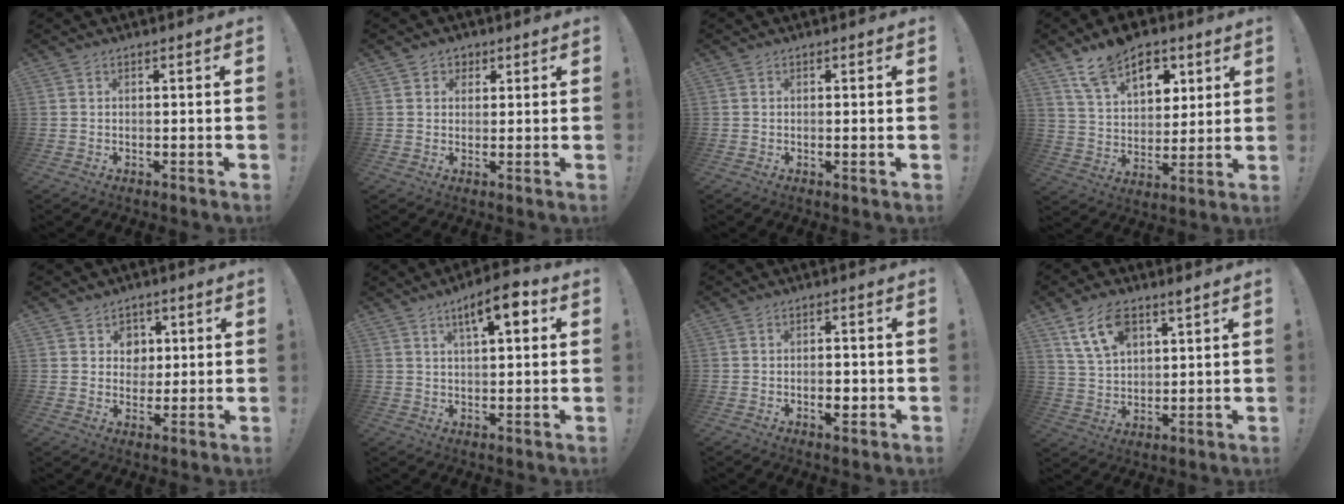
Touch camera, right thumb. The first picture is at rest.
{"total": 3.2, "force": [1.3, 2.9, 0.7], "torque": [0.003, -0.007, 0.021]}
{"total": 1.1, "force": [-0.1, -0.3, 1.0], "torque": [-0.015, -0.001, -0.003]}
{"total": 15.5, "force": [9.7, 9.5, 7.6], "torque": [-0.114, -0.061, 0.179]}
{"total": 6.5, "force": [1.9, 6.2, 0.5], "torque": [-0.004, -0.019, 0.039]}
{"total": 8.8, "force": [4.3, 2.6, 7.3], "torque": [-0.104, -0.019, 0.066]}
{"total": 3.4, "force": [-1.2, 1.8, 2.7], "torque": [-0.033, 0.006, -0.020]}
{"total": 10.3, "force": [6.2, 5.5, 6.0], "torque": [-0.107, -0.021, 0.118]}